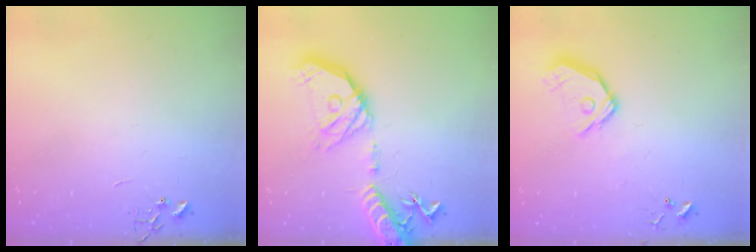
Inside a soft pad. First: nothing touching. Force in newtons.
{"total": 22.7, "press": 22.4, "slide": 3.8}
{"total": 12.7, "press": 12.5, "slide": 2.0}